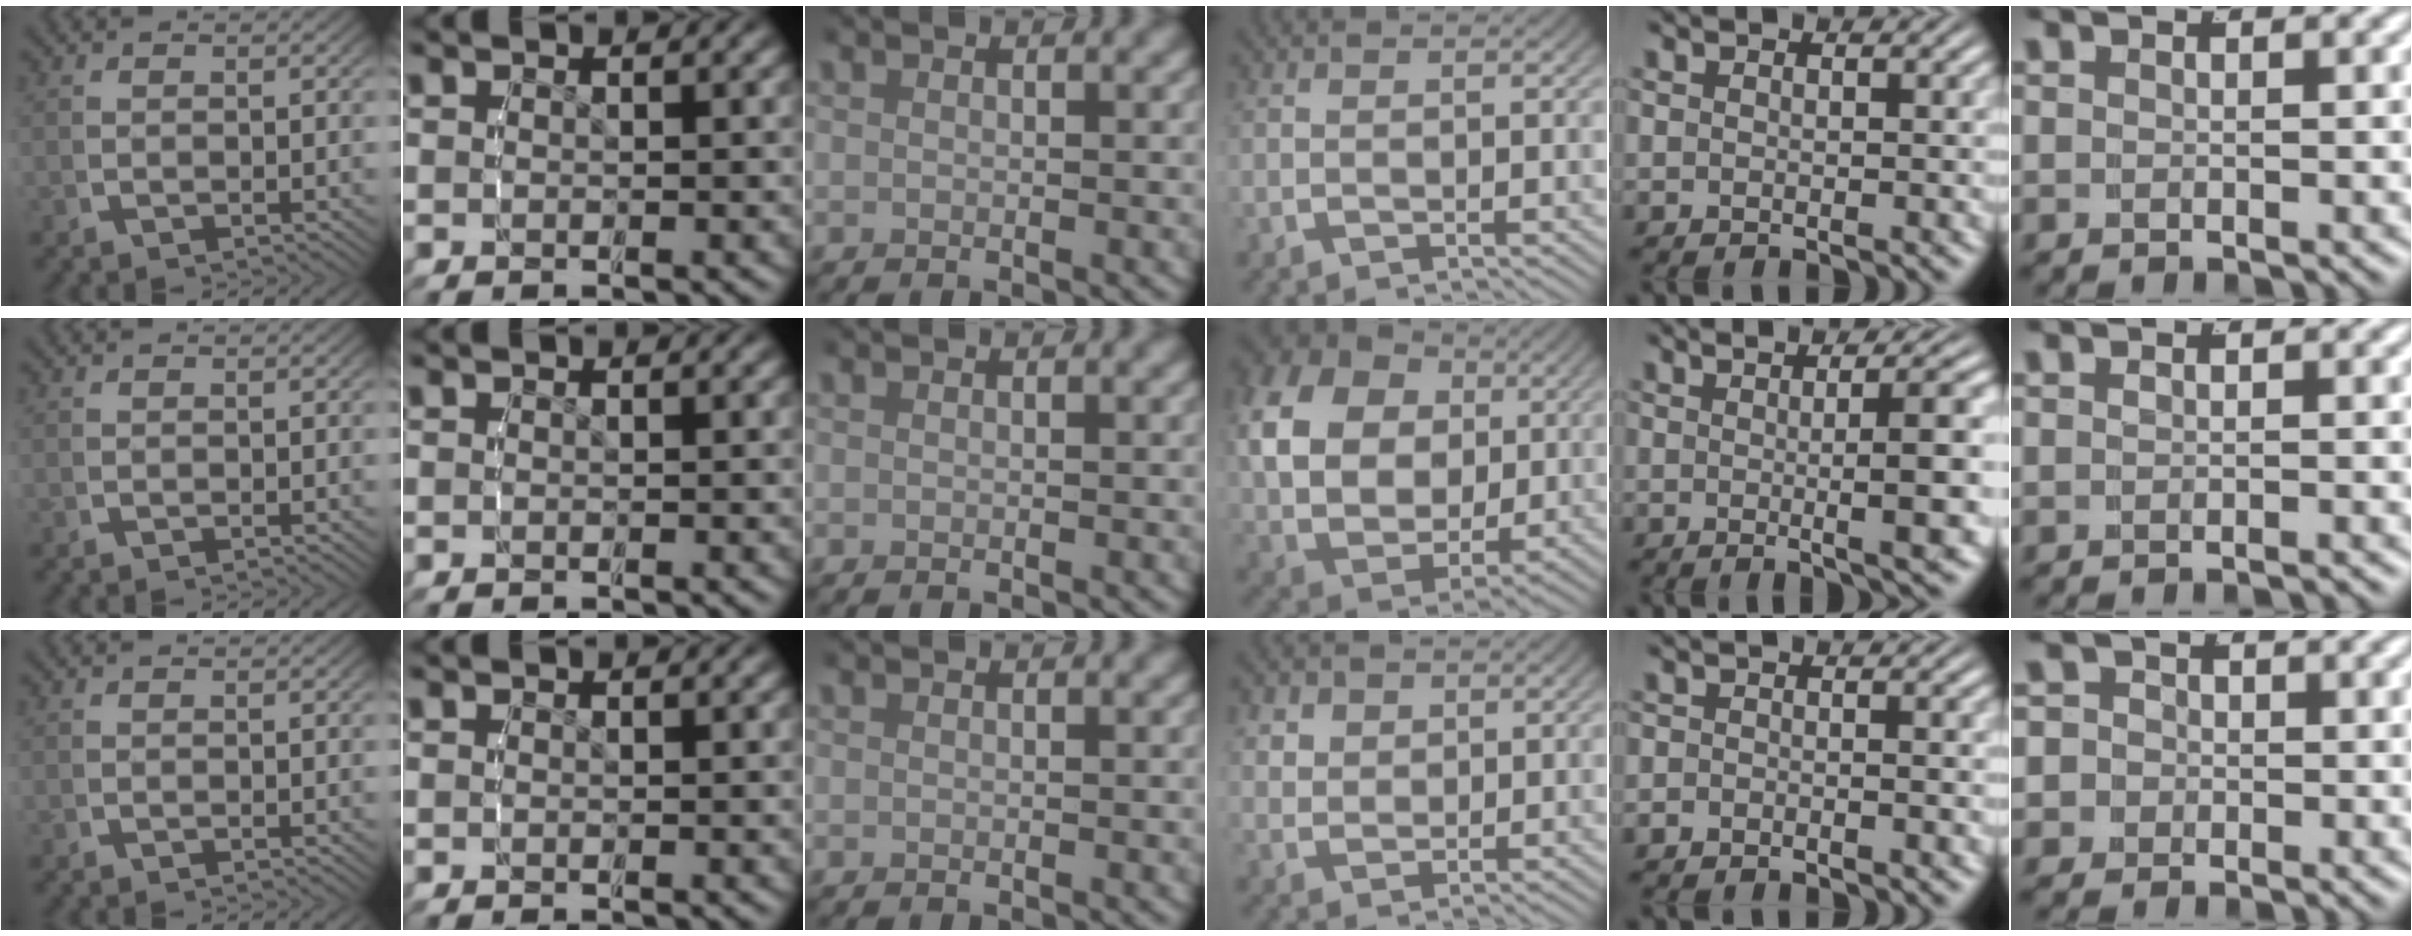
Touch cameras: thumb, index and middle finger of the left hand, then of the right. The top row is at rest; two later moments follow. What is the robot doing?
{"motion": "lift_and_place", "object": "cloth"}